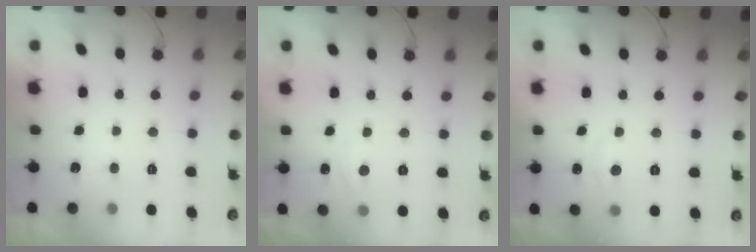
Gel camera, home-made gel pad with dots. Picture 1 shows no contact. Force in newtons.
{"total": 5.7, "press": 5.7, "slide": 0.9}
{"total": 5.4, "press": 5.3, "slide": 0.7}